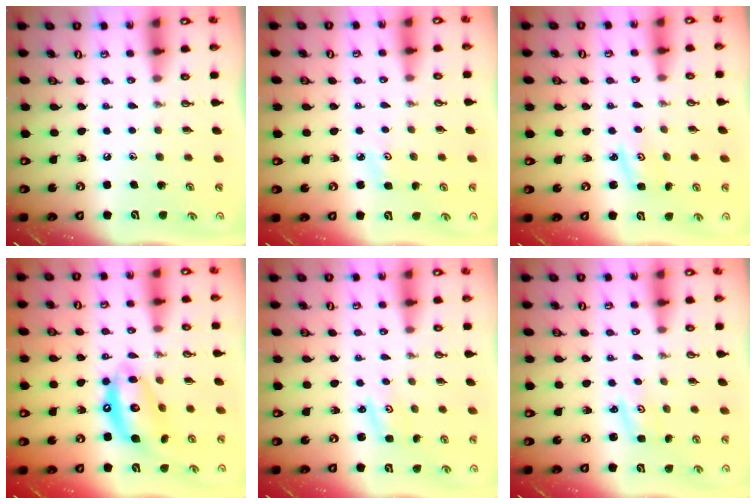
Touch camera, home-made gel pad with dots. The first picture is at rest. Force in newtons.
{"total": 2.8, "press": 2.8, "slide": 0.4}
{"total": 2.8, "press": 2.8, "slide": 0.4}
{"total": 12.6, "press": 12.5, "slide": 1.4}
{"total": 1.3, "press": 1.3, "slide": 0.2}
{"total": 1.3, "press": 1.3, "slide": 0.2}